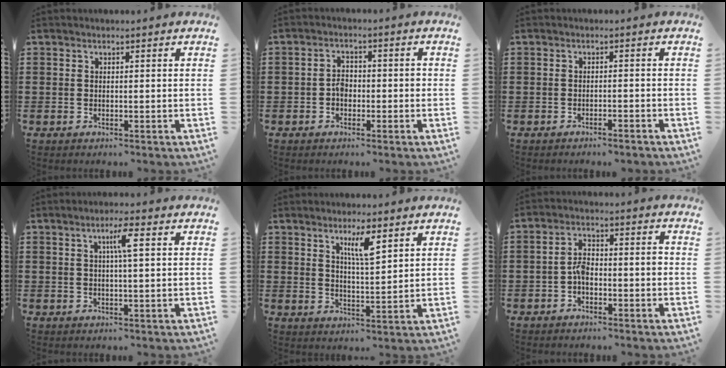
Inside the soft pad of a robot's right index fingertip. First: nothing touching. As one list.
[{"total": 2.7, "force": [-0.8, 1.9, 1.8], "torque": [-0.036, 0.005, -0.017]}, {"total": 1.2, "force": [-1.1, -0.2, 0.5], "torque": [-0.010, -0.001, -0.020]}, {"total": 3.9, "force": [1.0, 0.2, 3.7], "torque": [-0.065, 0.001, 0.011]}, {"total": 5.0, "force": [3.0, 0.9, 3.9], "torque": [-0.075, 0.002, 0.048]}, {"total": 4.0, "force": [-1.2, 1.8, 3.4], "torque": [-0.061, 0.009, -0.024]}]